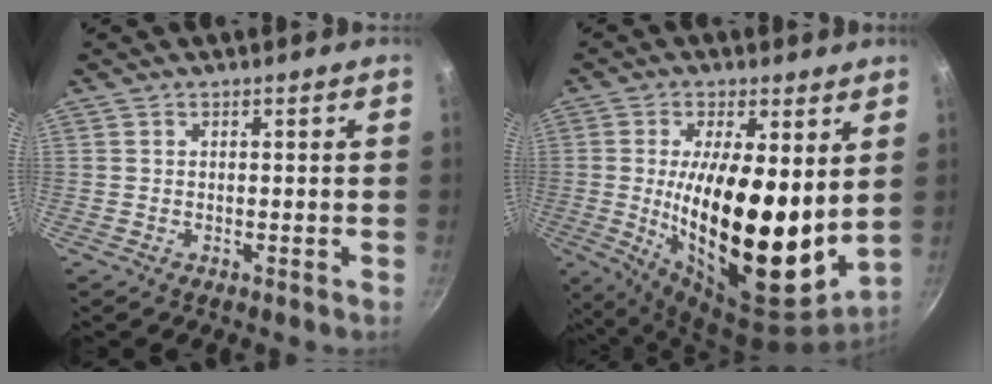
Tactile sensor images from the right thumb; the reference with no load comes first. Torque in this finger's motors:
{"motor_torque": [2.31, 2.70, 2.77, 0.01, 0.83]}